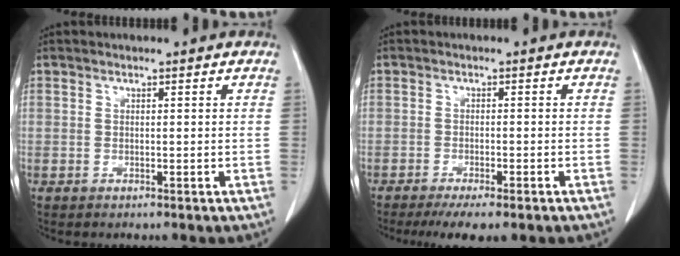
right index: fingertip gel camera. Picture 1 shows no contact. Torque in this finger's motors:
{"motor_torque": [0.20, -0.06, 0.21, 0.04]}